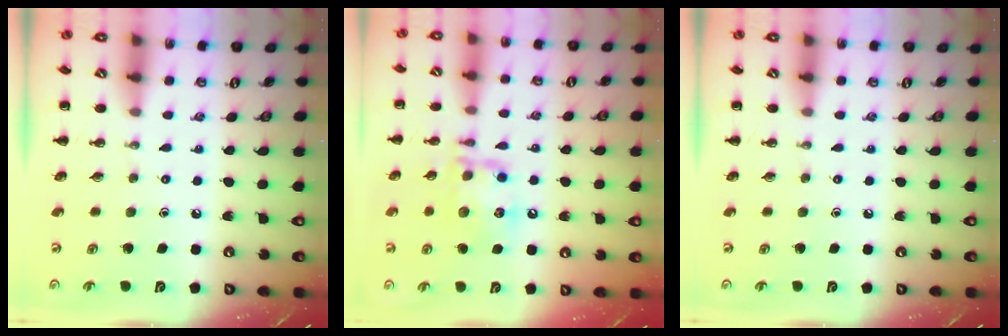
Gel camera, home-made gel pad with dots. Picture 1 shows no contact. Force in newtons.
{"total": 14.4, "press": 14.2, "slide": 1.8}
{"total": 0.0}